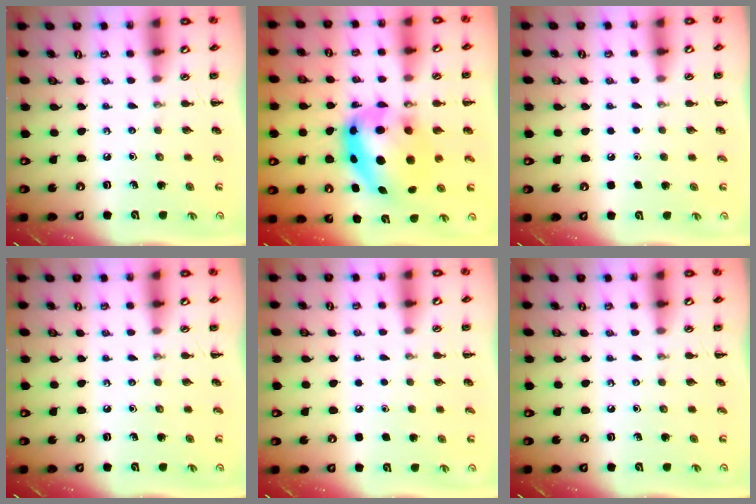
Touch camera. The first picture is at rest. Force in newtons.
{"total": 12.8, "press": 12.4, "slide": 3.1}
{"total": 1.7, "press": 1.7, "slide": 0.1}
{"total": 0.0}
{"total": 1.7, "press": 1.7, "slide": 0.1}
{"total": 0.0}